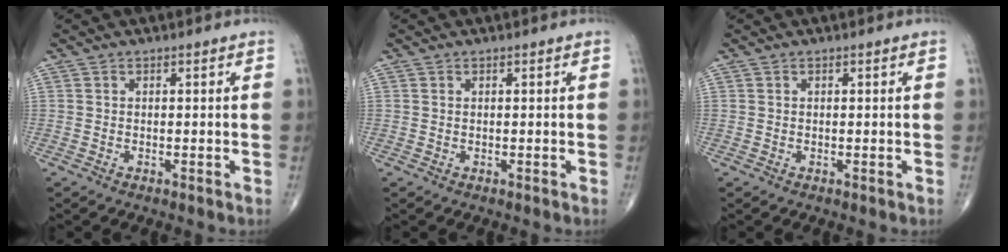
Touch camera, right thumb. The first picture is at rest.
{"total": 0.0}
{"total": 0.0}